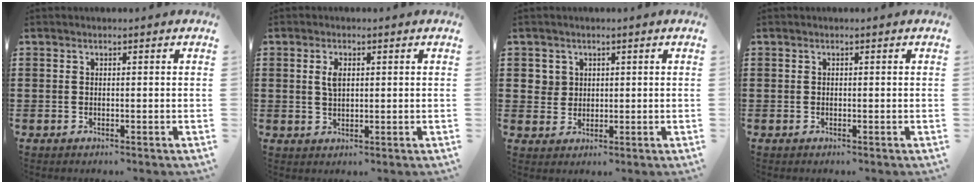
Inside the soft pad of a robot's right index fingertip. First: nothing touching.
{"total": 2.7, "force": [0.7, 1.3, 2.3], "torque": [-0.049, 0.007, 0.011]}
{"total": 3.2, "force": [1.2, 2.9, 0.5], "torque": [-0.023, 0.011, 0.022]}
{"total": 0.6, "force": [-0.2, 0.5, 0.2], "torque": [-0.006, 0.002, -0.004]}